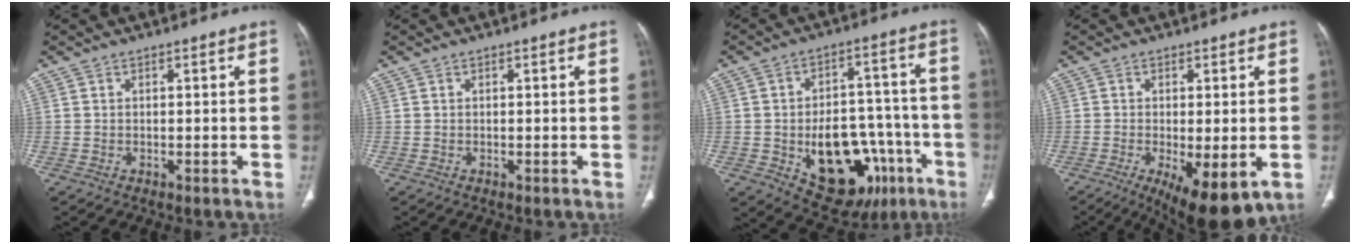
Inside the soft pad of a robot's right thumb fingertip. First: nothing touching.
{"total": 0.0}
{"total": 20.5, "force": [-7.4, 12.5, 14.5], "torque": [-0.171, 0.041, -0.087]}
{"total": 11.8, "force": [-4.5, 4.1, 10.1], "torque": [-0.158, -0.016, -0.060]}